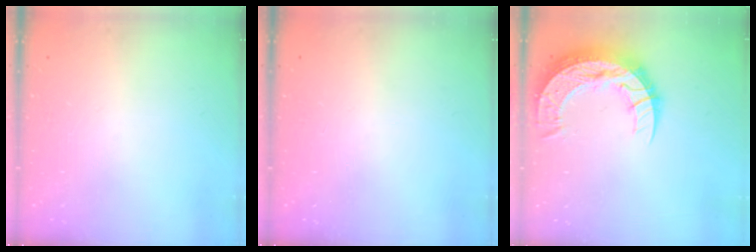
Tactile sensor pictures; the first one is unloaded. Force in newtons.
{"total": 0.0}
{"total": 15.4, "press": 15.3, "slide": 1.1}